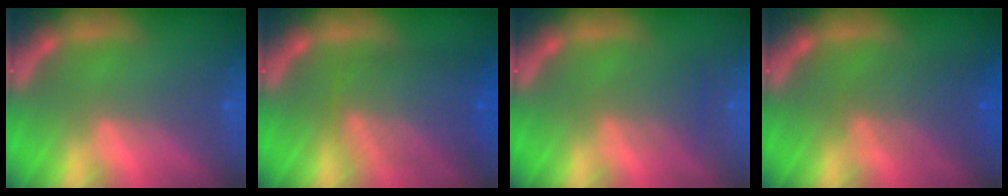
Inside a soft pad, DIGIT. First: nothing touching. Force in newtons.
{"total": 7.1}
{"total": 2.5}
{"total": 4.0}